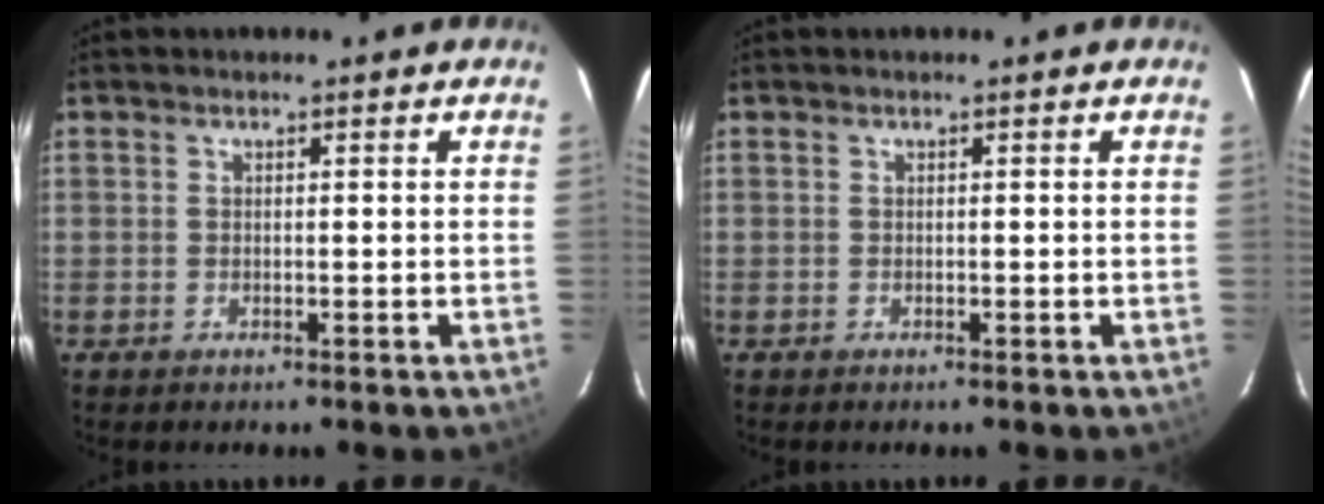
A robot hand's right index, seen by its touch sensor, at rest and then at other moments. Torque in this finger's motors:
{"motor_torque": [0.15, 0.05, 0.04, 0.01]}